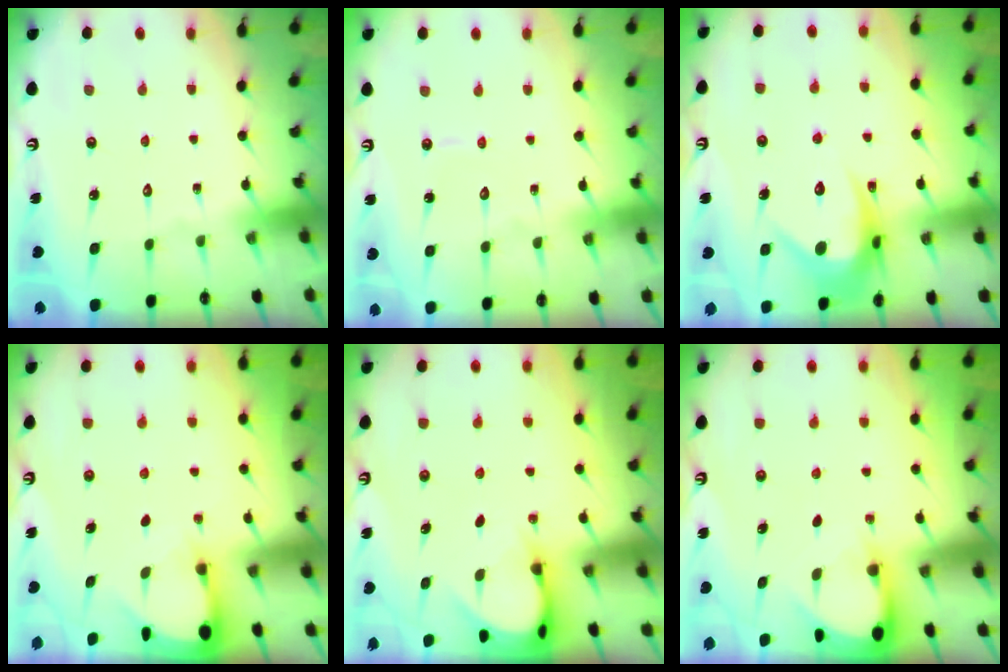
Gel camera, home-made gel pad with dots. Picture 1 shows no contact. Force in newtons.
{"total": 3.2, "press": 3.2, "slide": 0.3}
{"total": 10.5, "press": 10.5, "slide": 0.4}
{"total": 3.1, "press": 3.1, "slide": 0.2}
{"total": 3.8, "press": 3.8, "slide": 0.3}
{"total": 3.9, "press": 3.9, "slide": 0.0}